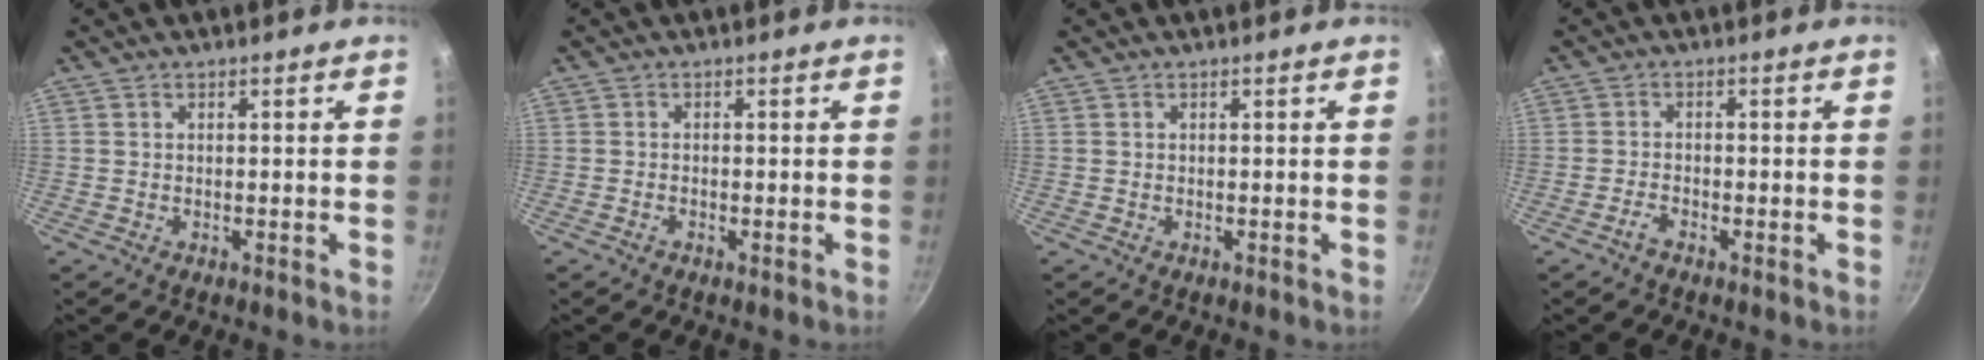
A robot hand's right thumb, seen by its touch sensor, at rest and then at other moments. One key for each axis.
{"total": 0.6, "fx": -0.4, "fy": 0.1, "fz": 0.5, "tx": -0.017, "ty": 0.002, "tz": -0.010}
{"total": 0.0}
{"total": 1.8, "fx": -1.4, "fy": 0.3, "fz": 1.1, "tx": -0.029, "ty": 0.009, "tz": -0.030}